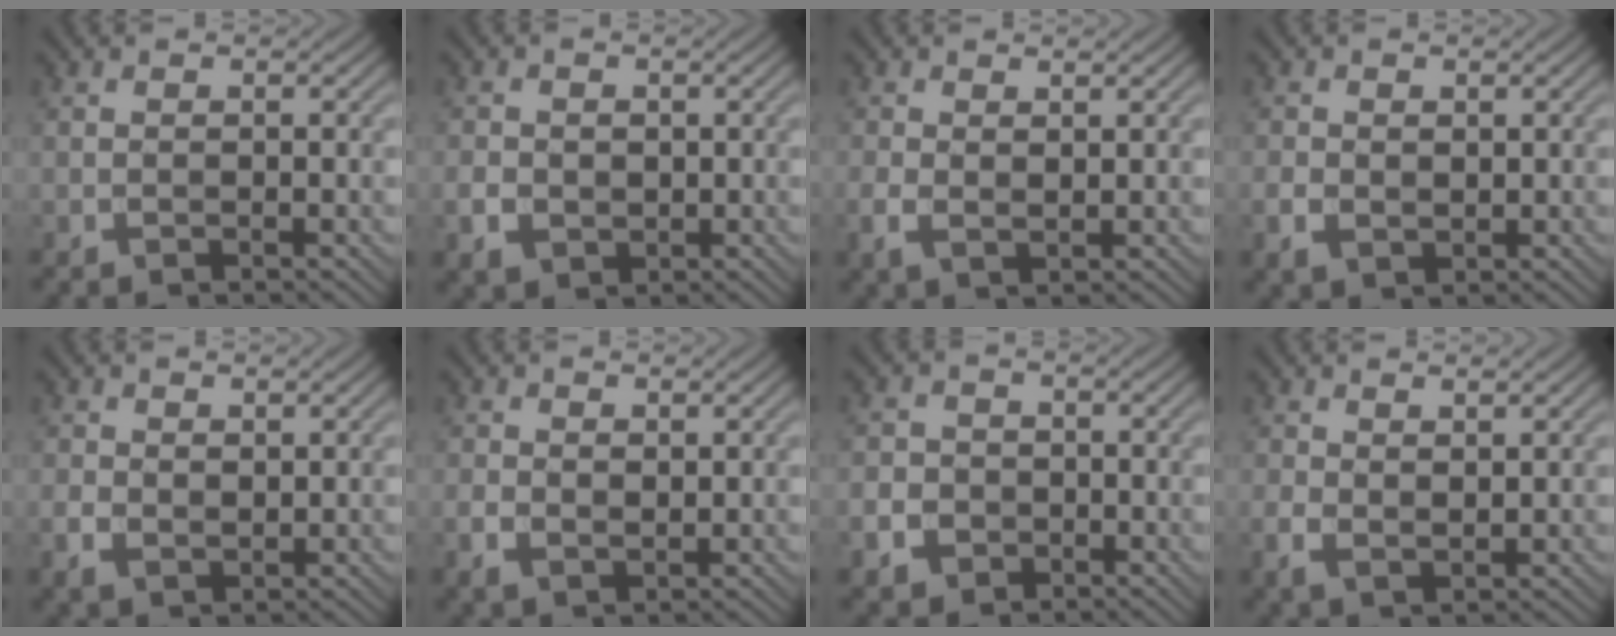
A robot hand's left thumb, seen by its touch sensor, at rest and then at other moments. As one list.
[{"total": 3.4, "force": [-0.6, 2.9, 1.7], "torque": [-0.041, -0.007, -0.011]}, {"total": 2.5, "force": [0.5, 1.2, 2.1], "torque": [-0.051, -0.003, 0.012]}, {"total": 2.6, "force": [-0.1, 2.0, 1.6], "torque": [-0.037, -0.007, 0.001]}, {"total": 2.6, "force": [0.3, 1.9, 1.8], "torque": [-0.040, -0.006, 0.010]}, {"total": 2.6, "force": [0.1, 1.7, 1.9], "torque": [-0.041, -0.007, 0.007]}, {"total": 4.6, "force": [-1.9, 3.9, 1.4], "torque": [-0.028, -0.008, -0.050]}, {"total": 2.8, "force": [0.9, 1.3, 2.3], "torque": [-0.054, -0.003, 0.020]}]